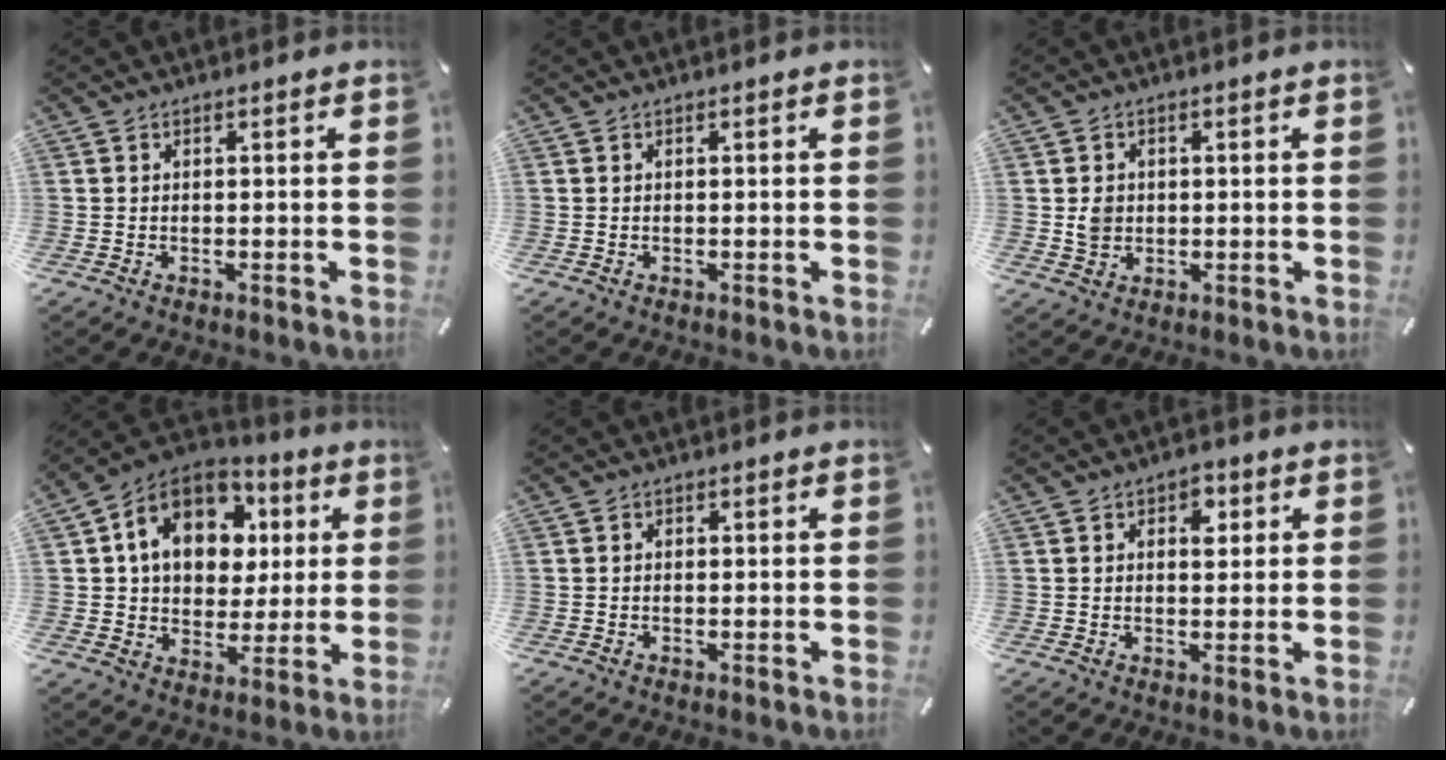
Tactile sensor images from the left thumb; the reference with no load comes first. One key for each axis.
{"total": 0.0}
{"total": 3.8, "fx": 0.2, "fy": 3.5, "fz": 1.5, "tx": -0.021, "ty": -0.002, "tz": -0.001}
{"total": 14.7, "fx": 5.0, "fy": 11.7, "fz": 7.3, "tx": -0.141, "ty": -0.008, "tz": 0.096}
{"total": 0.6, "fx": -0.1, "fy": 0.5, "fz": 0.3, "tx": -0.006, "ty": 0.003, "tz": -0.003}
{"total": 4.2, "fx": 1.4, "fy": 2.8, "fz": 2.8, "tx": -0.021, "ty": -0.007, "tz": 0.013}